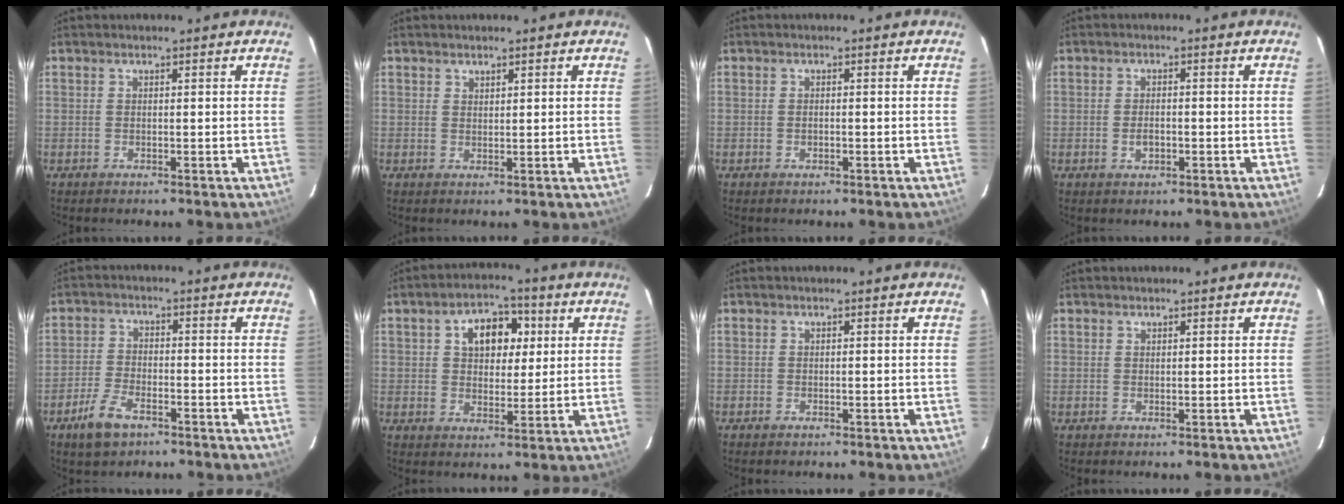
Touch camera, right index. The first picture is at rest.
{"total": 1.1, "force": [0.9, 0.5, 0.1], "torque": [-0.002, 0.001, 0.017]}
{"total": 0.7, "force": [-0.3, 0.5, 0.4], "torque": [-0.008, 0.000, -0.004]}
{"total": 2.3, "force": [-0.8, 1.5, 1.6], "torque": [-0.030, -0.001, -0.013]}
{"total": 6.7, "force": [-4.3, 3.3, 4.0], "torque": [-0.101, -0.002, -0.082]}
{"total": 9.1, "force": [2.9, 6.1, 6.0], "torque": [-0.105, 0.027, 0.050]}
{"total": 0.5, "force": [-0.4, 0.3, 0.1], "torque": [-0.003, -0.002, -0.008]}
{"total": 0.6, "force": [0.4, 0.4, -0.1], "torque": [0.003, 0.002, 0.006]}